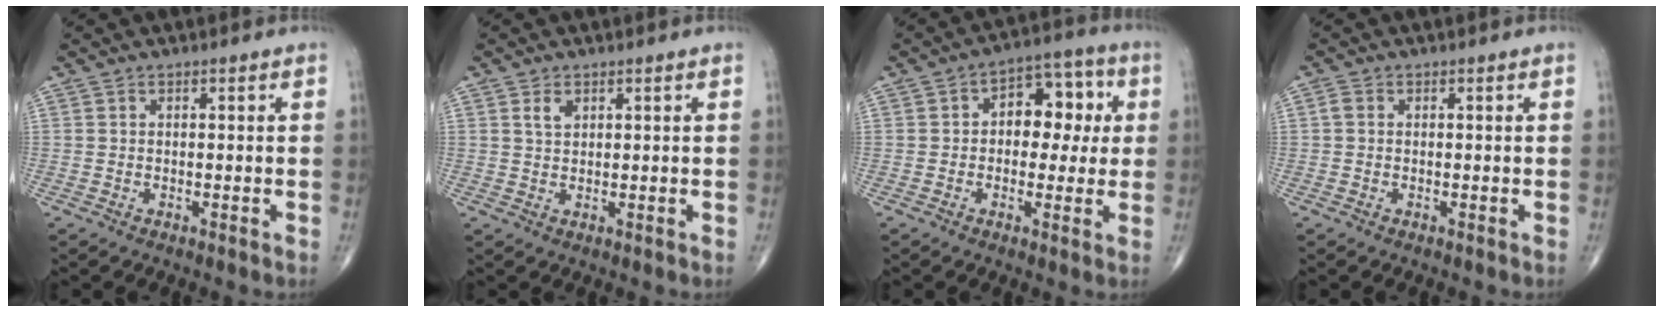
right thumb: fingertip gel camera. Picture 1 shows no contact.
{"total": 2.2, "force": [1.1, 1.3, 1.4], "torque": [-0.022, -0.002, 0.023]}
{"total": 10.8, "force": [1.5, 6.9, 8.1], "torque": [-0.065, 0.026, 0.013]}
{"total": 1.1, "force": [0.0, 0.9, 0.7], "torque": [-0.012, 0.001, -0.002]}